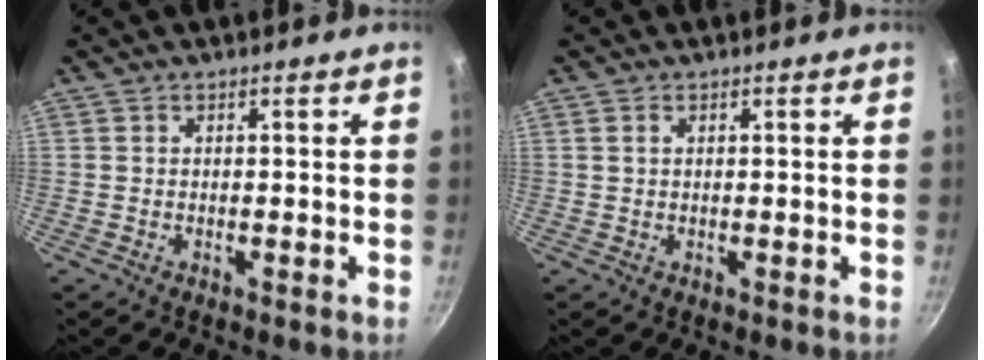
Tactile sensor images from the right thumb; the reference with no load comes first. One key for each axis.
{"total": 0.8, "fx": 0.3, "fy": 0.6, "fz": 0.5, "tx": -0.009, "ty": 0.002, "tz": 0.006}